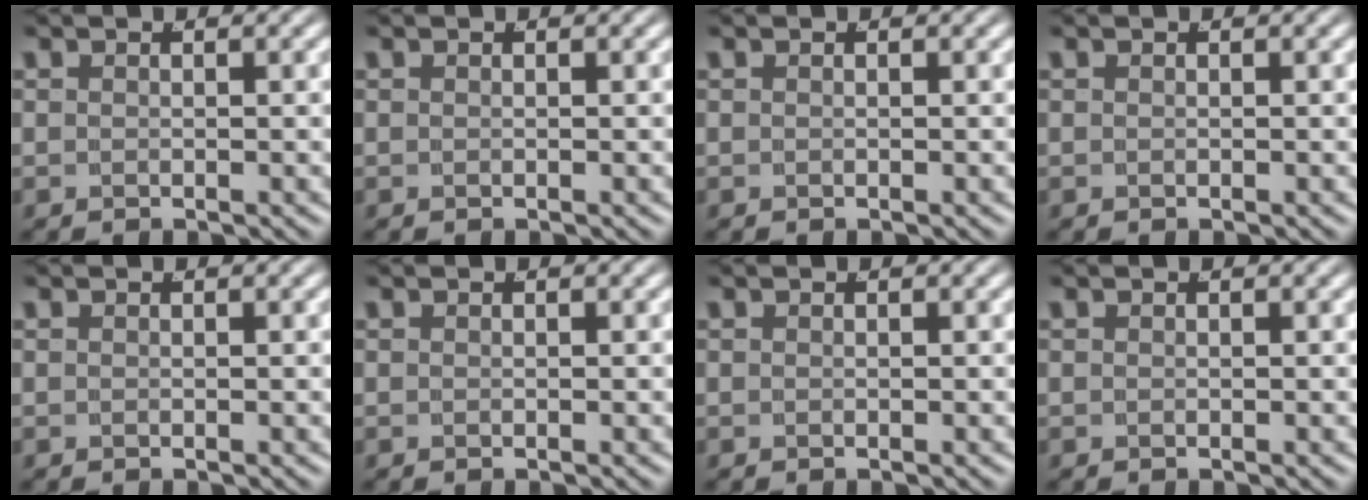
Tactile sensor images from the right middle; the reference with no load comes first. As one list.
[{"total": 0.0}, {"total": 0.0}, {"total": 0.0}, {"total": 0.0}, {"total": 0.0}, {"total": 0.0}, {"total": 0.0}]